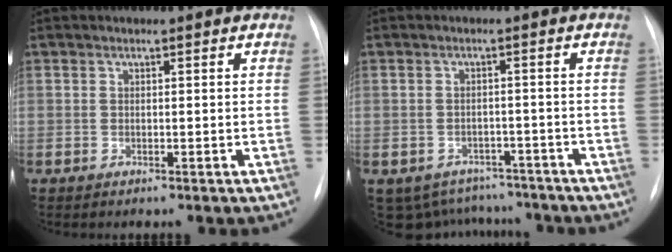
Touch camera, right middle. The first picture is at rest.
{"total": 8.9, "force": [-7.5, 4.8, 0.7], "torque": [-0.009, 0.020, -0.089]}